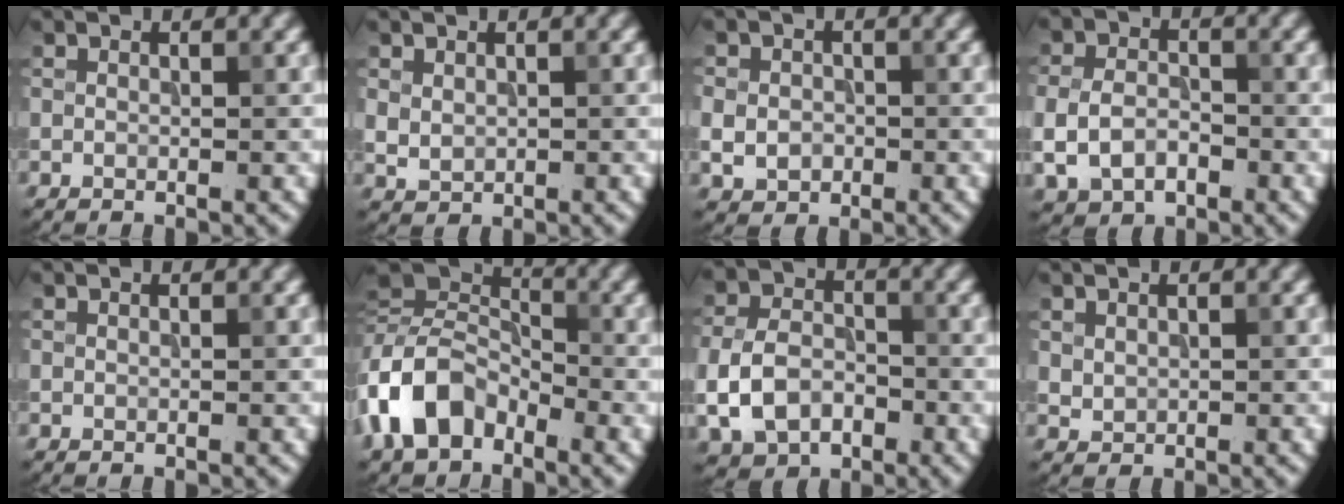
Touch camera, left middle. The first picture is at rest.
{"total": 1.5, "force": [0.3, 1.2, 0.8], "torque": [-0.017, -0.003, 0.011]}
{"total": 2.9, "force": [-0.5, 2.4, 1.5], "torque": [-0.027, -0.005, -0.011]}
{"total": 4.1, "force": [-1.2, 2.9, 2.6], "torque": [-0.055, -0.005, -0.025]}
{"total": 0.0}
{"total": 8.3, "force": [-3.7, 5.4, 5.1], "torque": [-0.099, 0.013, -0.090]}
{"total": 6.0, "force": [-2.0, 4.4, 3.7], "torque": [-0.076, -0.002, -0.042]}
{"total": 0.9, "force": [0.4, 0.8, 0.3], "torque": [-0.006, -0.004, 0.013]}